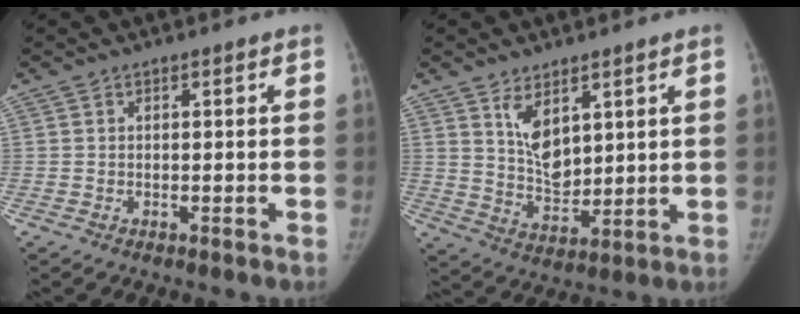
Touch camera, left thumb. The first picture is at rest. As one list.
[{"total": 8.0, "force": [4.0, 4.4, 5.4], "torque": [-0.073, -0.035, 0.085]}]